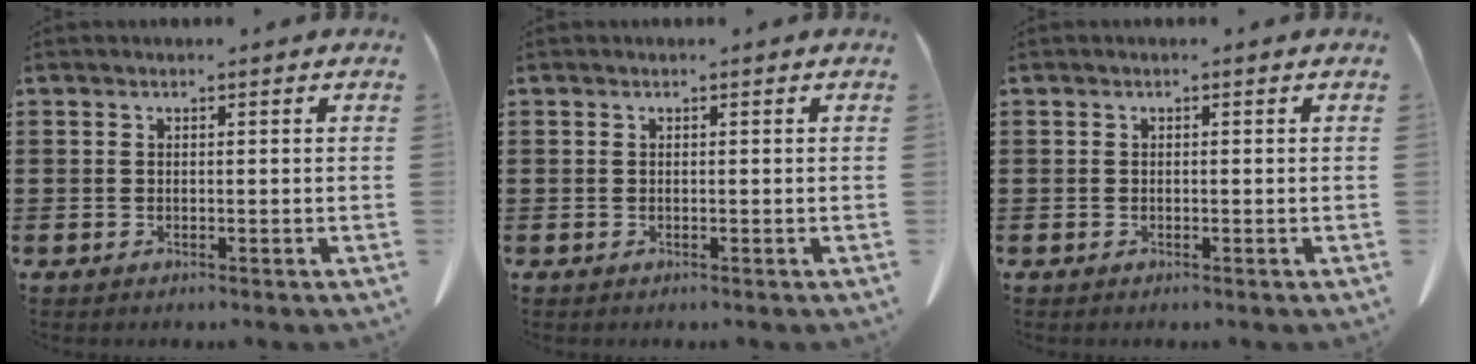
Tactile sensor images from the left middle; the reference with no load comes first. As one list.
[{"total": 0.0}, {"total": 0.0}]